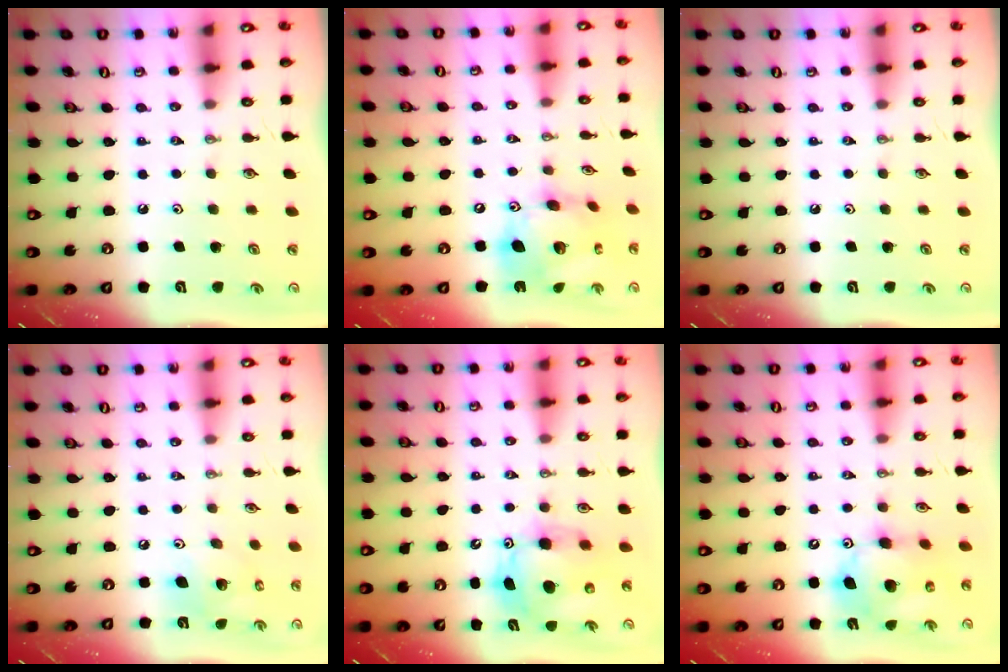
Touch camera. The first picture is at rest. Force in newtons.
{"total": 19.4, "press": 19.2, "slide": 2.0}
{"total": 0.0}
{"total": 10.5, "press": 10.2, "slide": 2.7}
{"total": 12.5, "press": 12.2, "slide": 2.4}
{"total": 13.7, "press": 13.4, "slide": 2.4}